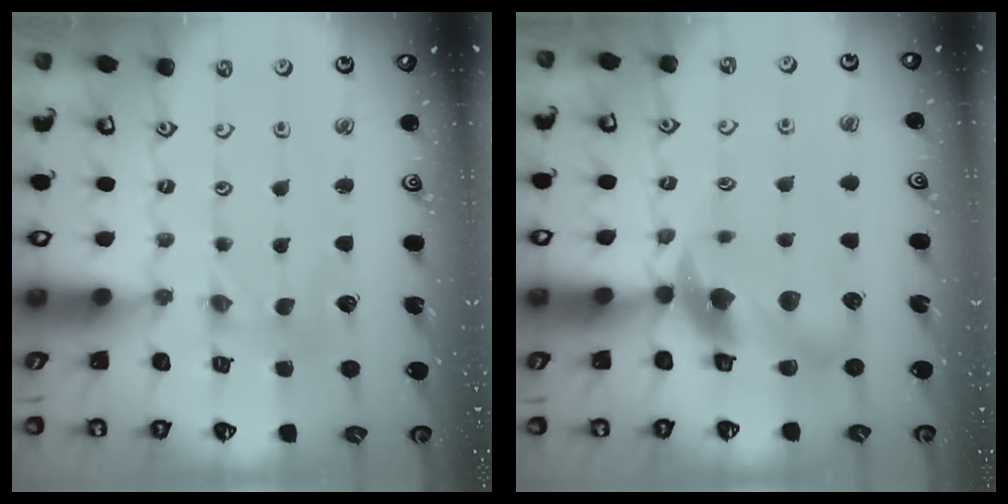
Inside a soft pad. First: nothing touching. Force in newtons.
{"total": 11.1, "press": 11.0, "slide": 1.6}